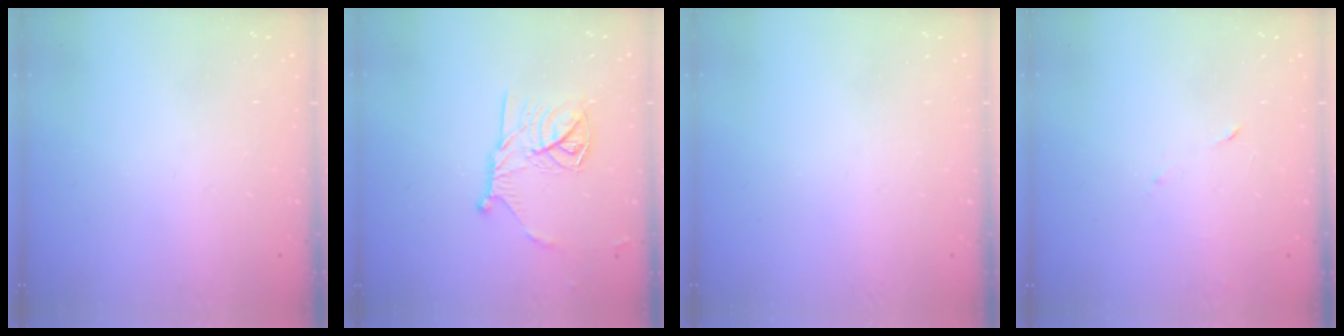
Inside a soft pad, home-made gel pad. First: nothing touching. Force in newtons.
{"total": 14.3, "press": 14.2, "slide": 0.5}
{"total": 0.0}
{"total": 3.8, "press": 3.7, "slide": 0.9}